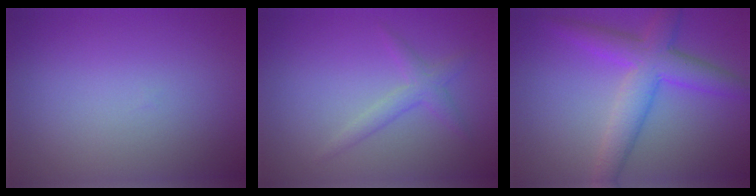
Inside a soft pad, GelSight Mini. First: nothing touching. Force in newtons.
{"total": 1.8, "press": 1.8, "slide": 0.1}
{"total": 5.6, "press": 5.6, "slide": 0.2}